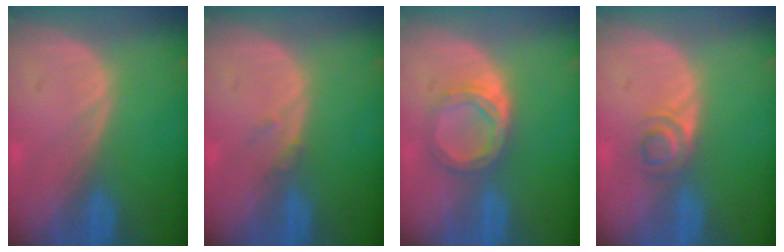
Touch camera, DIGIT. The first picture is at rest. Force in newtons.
{"total": 1.0, "press": 1.0, "slide": 0.2}
{"total": 5.0, "press": 4.7, "slide": 1.6}
{"total": 3.1, "press": 2.9, "slide": 0.8}